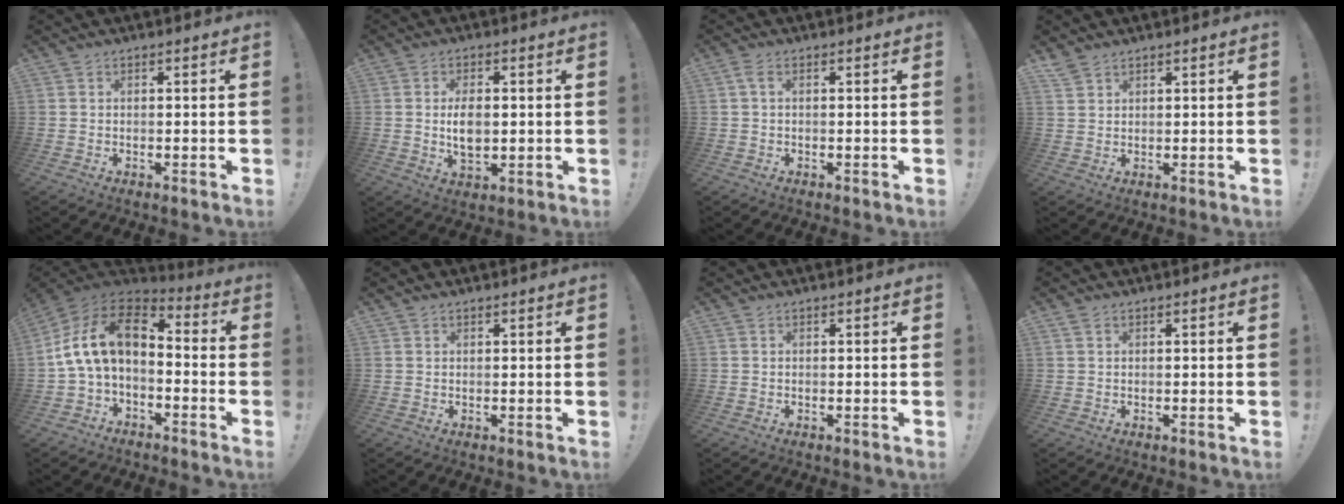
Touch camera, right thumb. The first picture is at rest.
{"total": 6.7, "force": [0.2, 4.0, 5.4], "torque": [-0.097, -0.004, -0.002]}
{"total": 1.6, "force": [0.3, 0.5, 1.5], "torque": [-0.031, 0.003, 0.006]}
{"total": 2.8, "force": [2.4, 1.0, 0.9], "torque": [-0.013, -0.015, 0.047]}
{"total": 14.8, "force": [1.9, 8.6, 11.8], "torque": [-0.212, 0.001, 0.040]}
{"total": 0.6, "force": [0.6, 0.2, 0.1], "torque": [0.004, -0.003, 0.010]}
{"total": 0.0}
{"total": 0.6, "force": [0.4, 0.4, 0.2], "torque": [-0.007, 0.001, 0.009]}